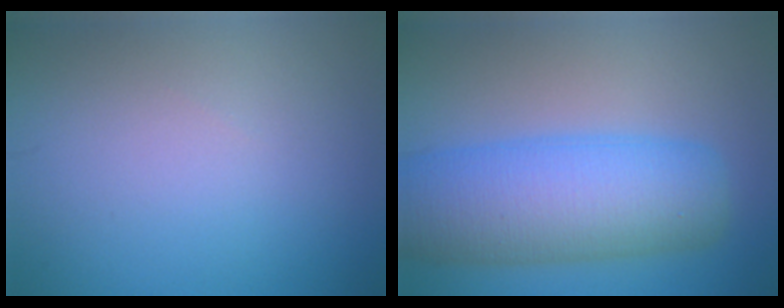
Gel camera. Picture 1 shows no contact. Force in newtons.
{"total": 9.5, "press": 9.5, "slide": 0.2}